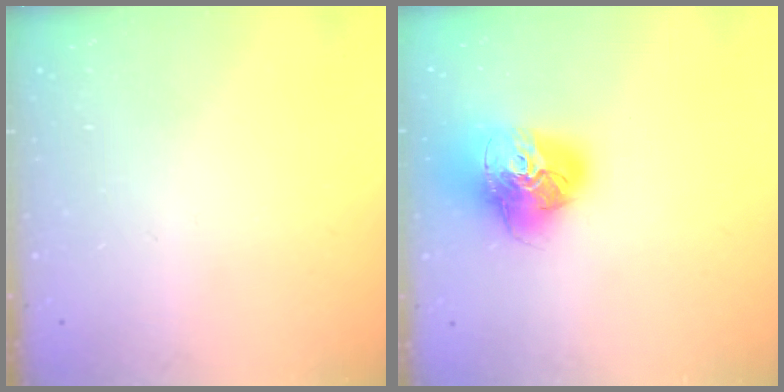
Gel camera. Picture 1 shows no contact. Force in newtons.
{"total": 18.8, "press": 18.6, "slide": 2.1}